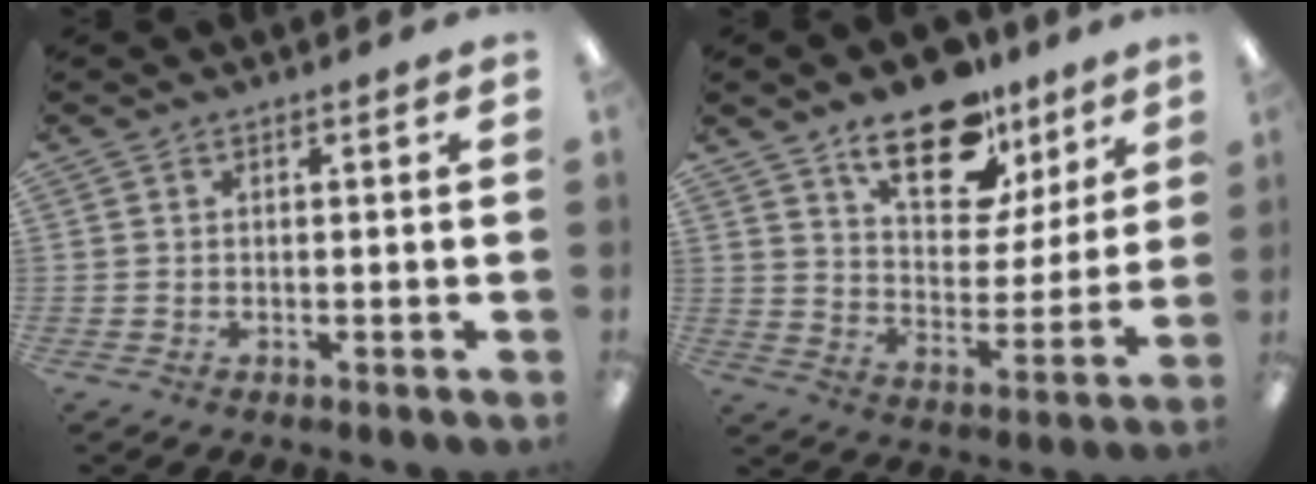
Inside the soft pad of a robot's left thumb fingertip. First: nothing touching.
{"total": 18.0, "force": [12.4, 8.7, 9.7], "torque": [-0.146, -0.069, 0.215]}